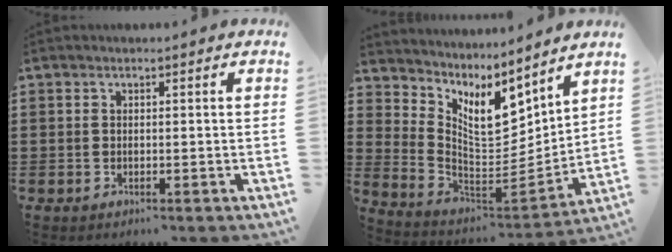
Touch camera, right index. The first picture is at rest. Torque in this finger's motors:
{"motor_torque": [0.61, 1.53, 0.18, 0.03]}